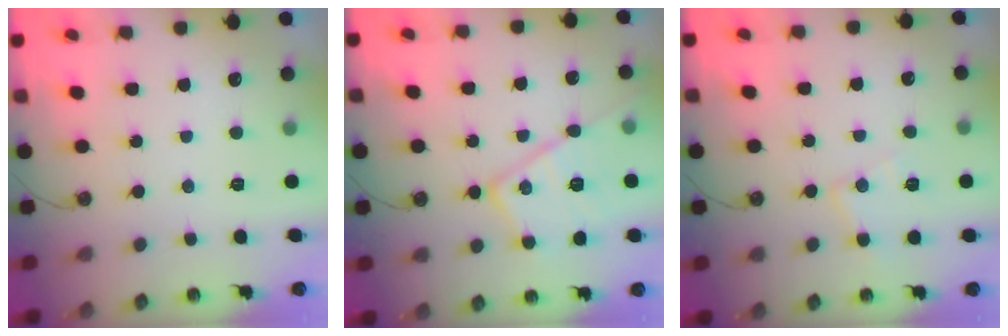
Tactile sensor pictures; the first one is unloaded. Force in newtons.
{"total": 16.7, "press": 16.6, "slide": 1.1}
{"total": 8.2, "press": 8.2, "slide": 0.6}